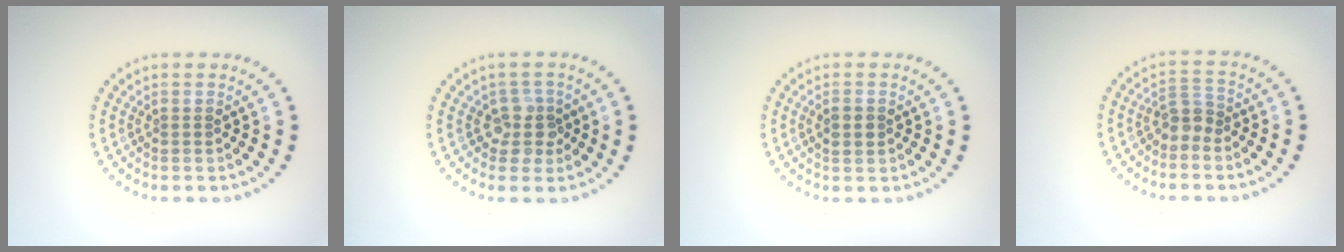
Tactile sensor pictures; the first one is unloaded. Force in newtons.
{"total": 2.4, "press": 2.0, "slide": 1.4}
{"total": 1.5, "press": 1.5, "slide": 0.2}
{"total": 2.0, "press": 1.6, "slide": 1.2}